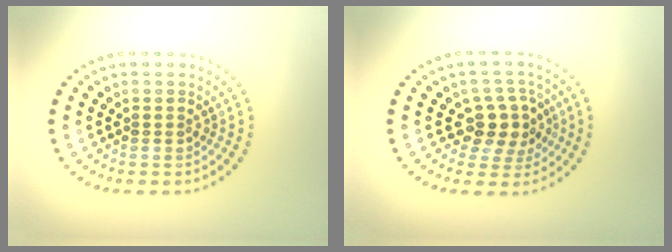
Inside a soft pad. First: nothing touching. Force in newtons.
{"total": 3.4, "press": 3.0, "slide": 1.4}